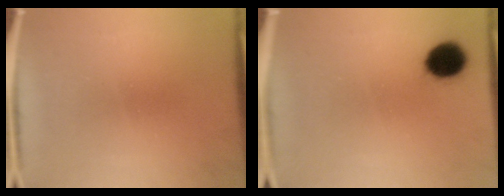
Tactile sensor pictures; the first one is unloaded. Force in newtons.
{"total": 6.3}